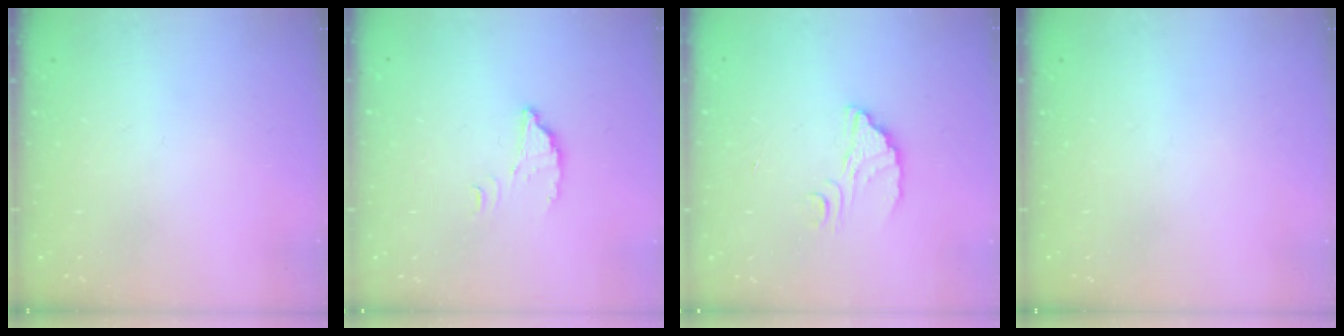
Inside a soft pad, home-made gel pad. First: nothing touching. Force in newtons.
{"total": 2.4, "press": 2.4, "slide": 0.2}
{"total": 2.9, "press": 2.9, "slide": 0.0}
{"total": 0.0}